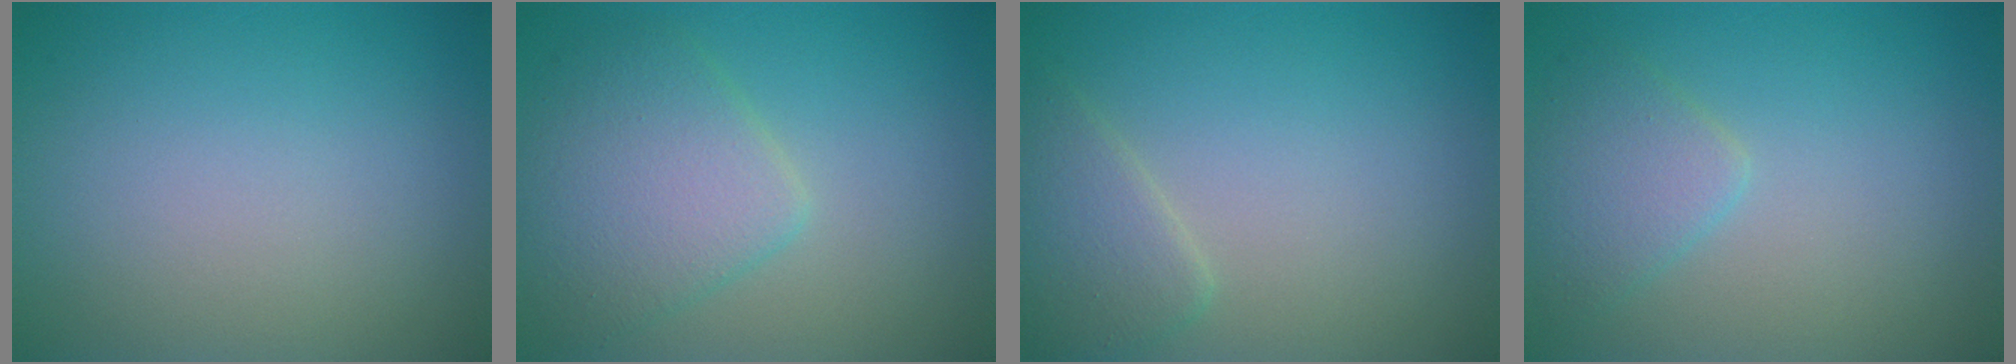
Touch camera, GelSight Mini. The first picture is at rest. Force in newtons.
{"total": 4.8, "press": 4.8, "slide": 0.2}
{"total": 2.6, "press": 2.6, "slide": 0.1}
{"total": 2.6, "press": 2.6, "slide": 0.1}